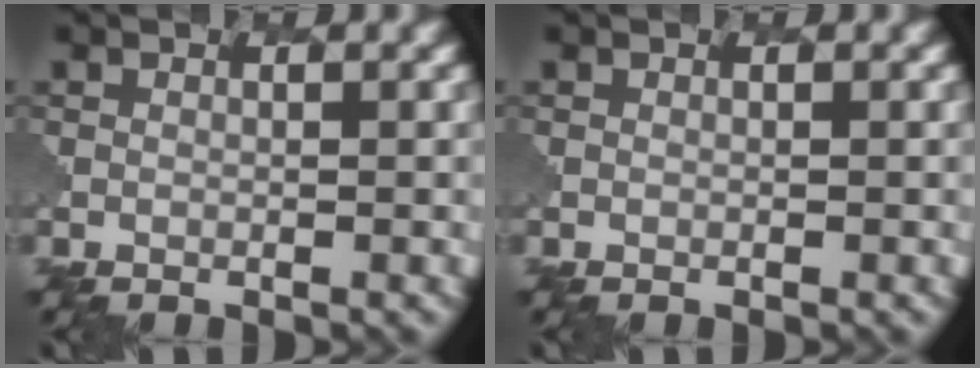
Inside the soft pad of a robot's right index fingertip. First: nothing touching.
{"total": 0.0}